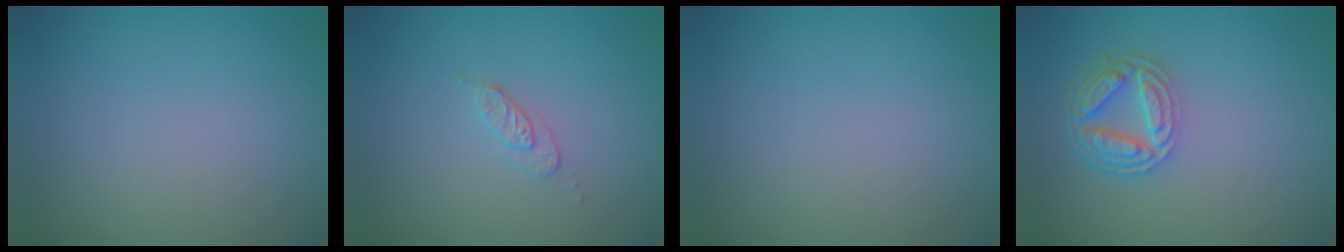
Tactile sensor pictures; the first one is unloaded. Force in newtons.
{"total": 1.4, "press": 1.4, "slide": 0.2}
{"total": 0.0}
{"total": 4.6, "press": 3.6, "slide": 2.9}